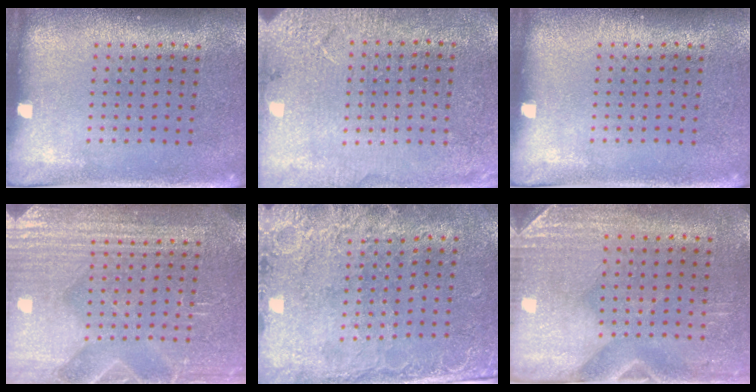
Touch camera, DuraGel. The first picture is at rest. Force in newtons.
{"total": 2.7, "press": 2.7, "slide": 0.1}
{"total": 0.0}
{"total": 5.1, "press": 5.1, "slide": 0.7}
{"total": 2.5, "press": 2.1, "slide": 1.4}
{"total": 3.0, "press": 2.5, "slide": 1.5}